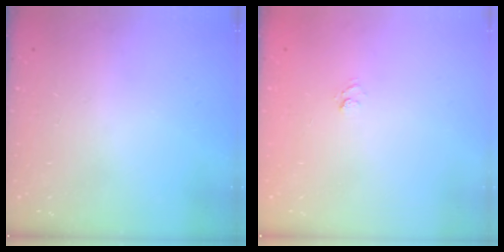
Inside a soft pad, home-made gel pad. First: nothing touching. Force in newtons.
{"total": 3.6, "press": 3.4, "slide": 1.1}